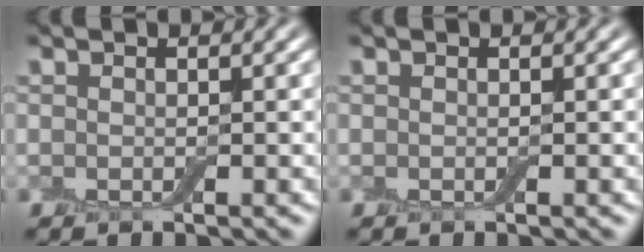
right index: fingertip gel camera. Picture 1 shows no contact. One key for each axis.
{"total": 0.0}